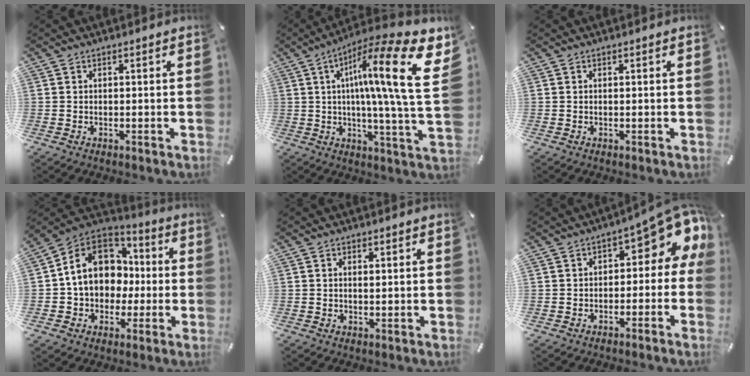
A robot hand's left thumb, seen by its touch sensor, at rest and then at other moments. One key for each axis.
{"total": 22.9, "fx": 6.6, "fy": 2.7, "fz": 21.7, "tx": -0.333, "ty": -0.043, "tz": 0.086}
{"total": 0.0}
{"total": 14.3, "fx": 0.6, "fy": 12.4, "fz": 7.0, "tx": -0.140, "ty": 0.011, "tz": 0.017}
{"total": 1.1, "fx": 0.3, "fy": 0.5, "fz": 0.9, "tx": -0.010, "ty": 0.000, "tz": 0.003}
{"total": 9.8, "fx": 3.4, "fy": 4.8, "fz": 7.8, "tx": -0.090, "ty": -0.030, "tz": 0.057}